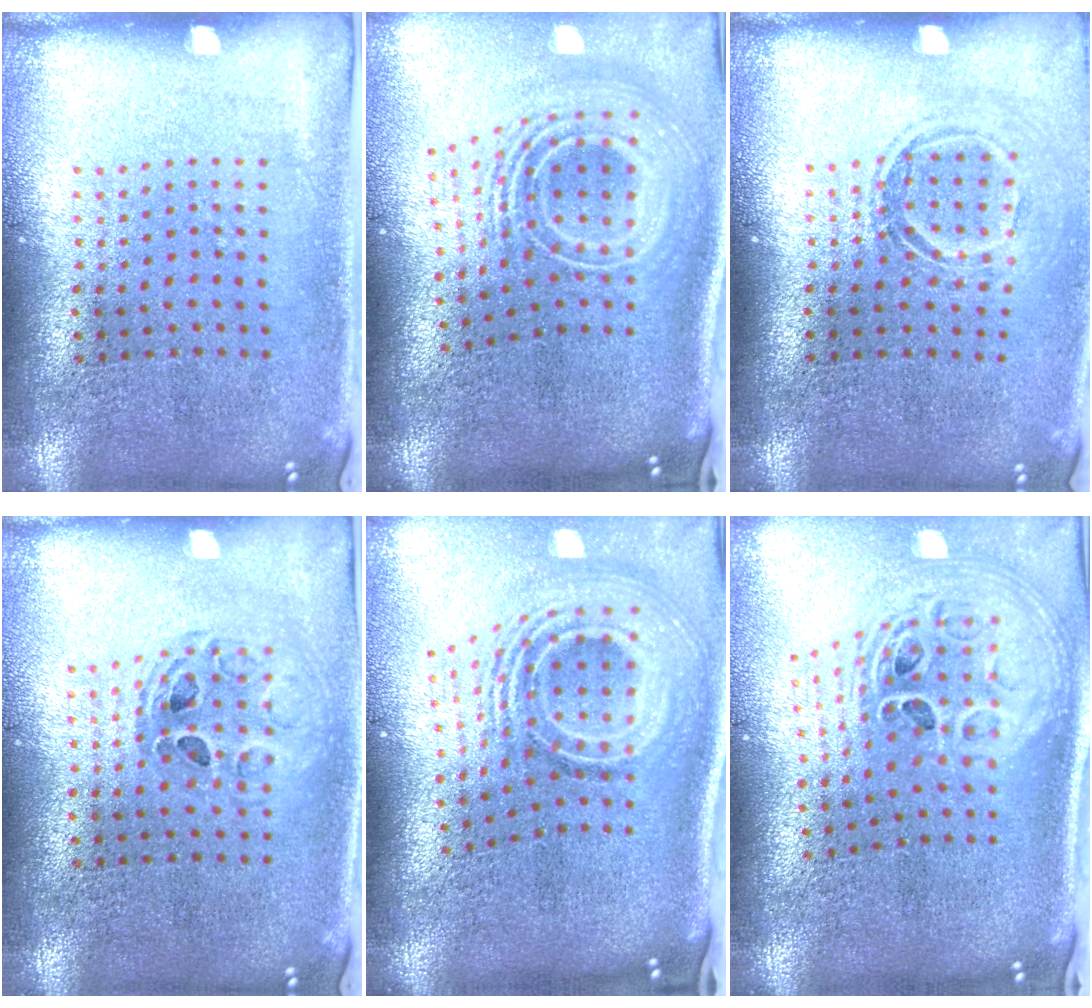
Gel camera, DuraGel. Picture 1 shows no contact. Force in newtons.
{"total": 2.9, "press": 1.9, "slide": 2.2}
{"total": 1.5, "press": 1.1, "slide": 1.0}
{"total": 0.8, "press": 0.8, "slide": 0.1}
{"total": 2.8, "press": 1.8, "slide": 2.1}
{"total": 3.0, "press": 2.1, "slide": 2.1}